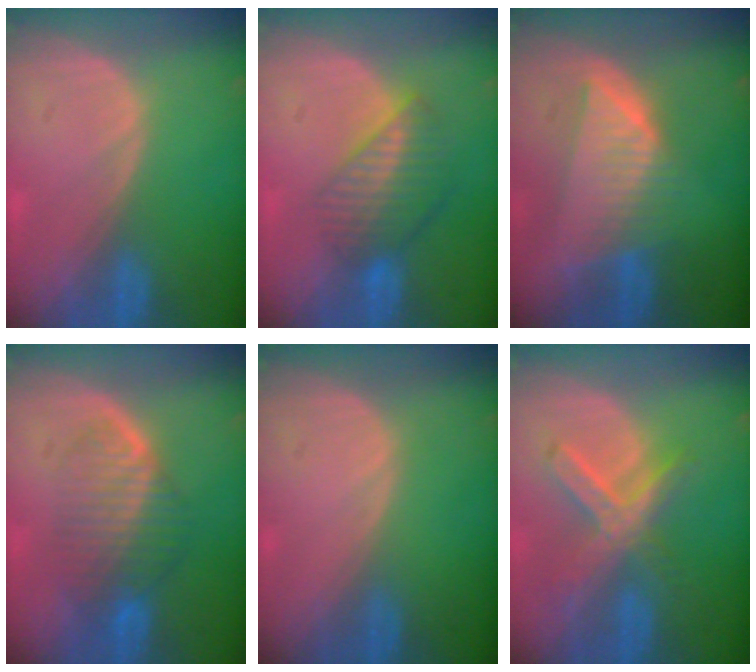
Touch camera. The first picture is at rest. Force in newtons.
{"total": 7.0, "press": 6.0, "slide": 3.5}
{"total": 7.5, "press": 6.9, "slide": 2.7}
{"total": 7.4, "press": 6.8, "slide": 3.0}
{"total": 0.0}
{"total": 7.5, "press": 6.4, "slide": 3.8}